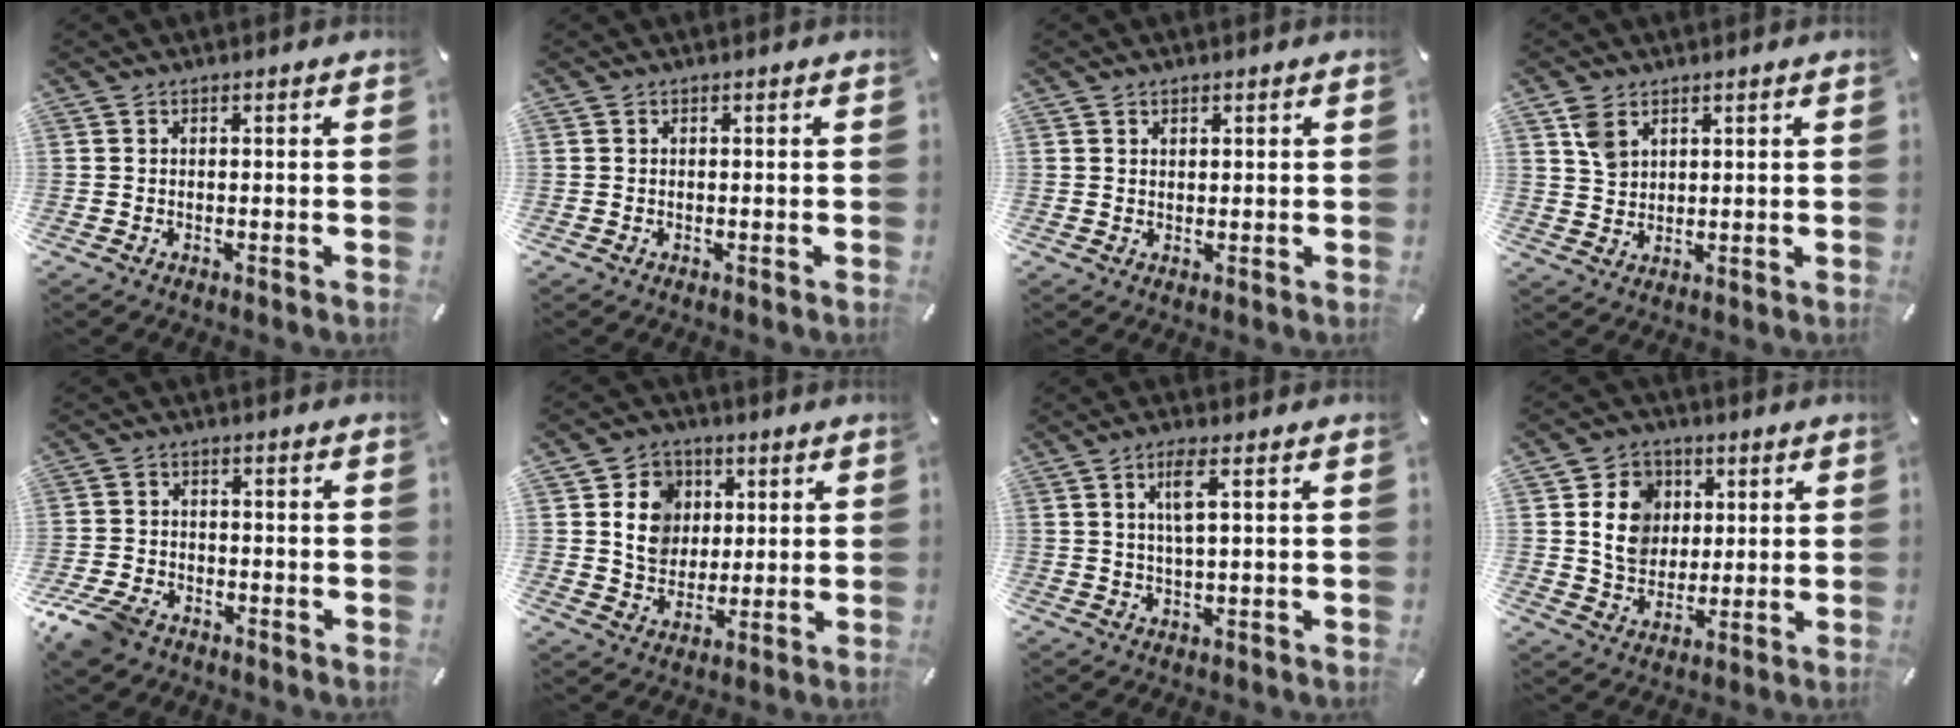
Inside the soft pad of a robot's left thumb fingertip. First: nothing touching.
{"total": 0.0}
{"total": 1.1, "force": [0.8, 0.8, 0.0], "torque": [0.007, -0.003, 0.013]}
{"total": 5.1, "force": [2.6, 3.7, 2.2], "torque": [-0.045, 0.002, 0.051]}
{"total": 6.9, "force": [-5.0, 3.9, 2.7], "torque": [-0.066, 0.020, -0.098]}
{"total": 9.5, "force": [1.9, 8.6, 3.5], "torque": [-0.053, 0.006, 0.038]}
{"total": 5.1, "force": [1.6, 0.9, 4.7], "torque": [-0.098, 0.002, 0.025]}
{"total": 10.2, "force": [1.9, 9.0, 4.4], "torque": [-0.074, 0.006, 0.035]}